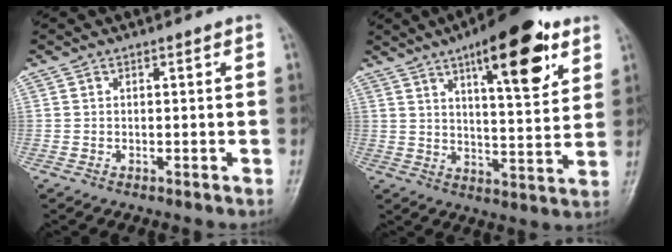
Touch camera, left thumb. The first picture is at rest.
{"total": 17.3, "force": [9.0, 5.6, 13.6], "torque": [-0.166, -0.035, 0.133]}